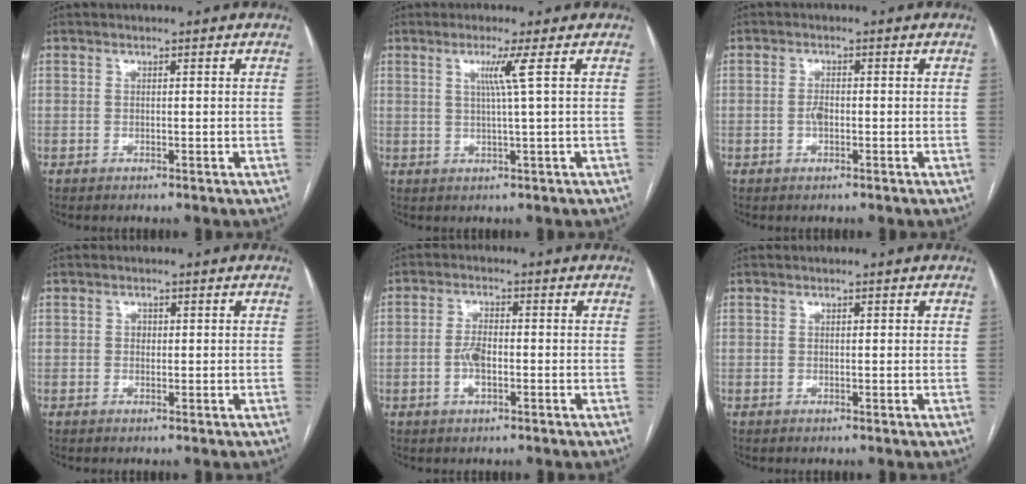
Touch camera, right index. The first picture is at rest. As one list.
[{"total": 3.5, "force": [1.1, -1.3, 3.0], "torque": [-0.061, -0.004, 0.026]}, {"total": 1.7, "force": [-0.5, 0.7, 1.4], "torque": [-0.028, 0.003, -0.009]}, {"total": 0.9, "force": [0.1, 0.8, 0.5], "torque": [-0.007, 0.003, 0.002]}, {"total": 3.8, "force": [-1.1, 1.4, 3.4], "torque": [-0.071, 0.003, -0.020]}, {"total": 0.6, "force": [0.2, 0.2, 0.4], "torque": [-0.011, 0.001, 0.004]}]